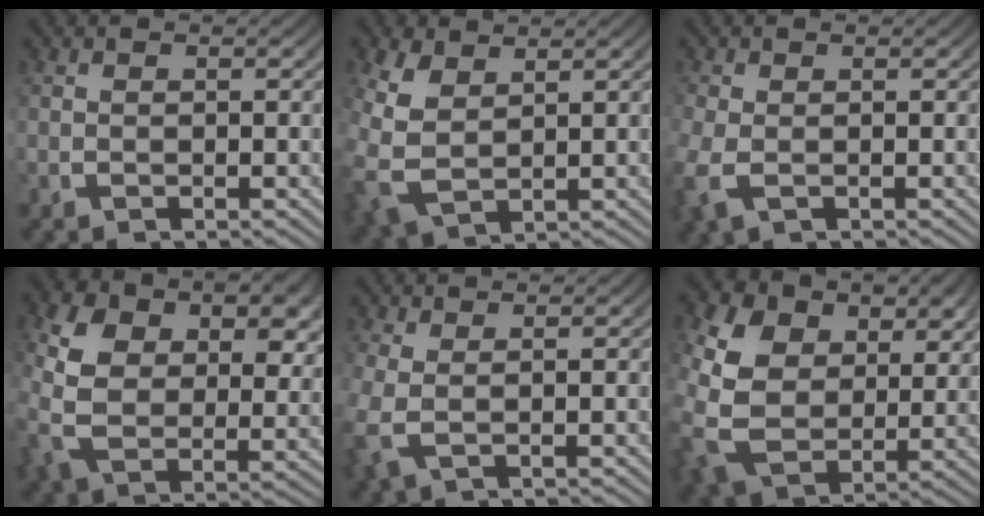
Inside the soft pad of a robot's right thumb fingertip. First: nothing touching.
{"total": 5.3, "force": [0.3, 4.1, 3.4], "torque": [-0.111, -0.032, 0.030]}
{"total": 2.1, "force": [-0.6, 1.3, 1.4], "torque": [-0.043, -0.007, -0.007]}
{"total": 9.0, "force": [0.9, 6.4, 6.3], "torque": [-0.153, -0.036, 0.031]}
{"total": 2.4, "force": [0.2, 1.4, 2.0], "torque": [-0.056, -0.006, 0.008]}
{"total": 12.5, "force": [-0.1, 9.8, 7.7], "torque": [-0.224, -0.067, 0.020]}